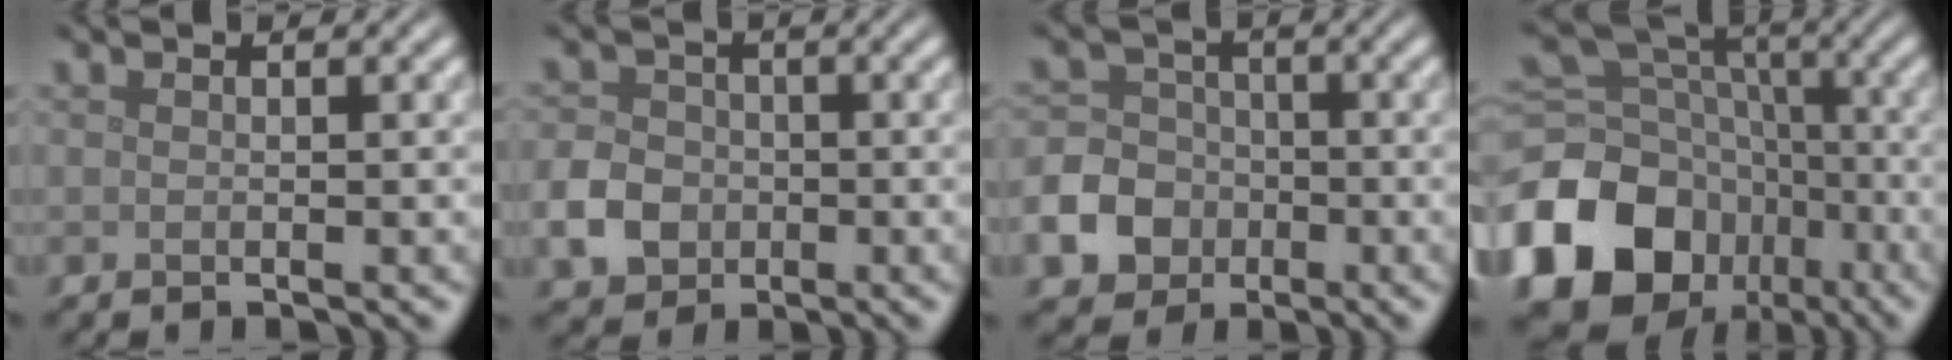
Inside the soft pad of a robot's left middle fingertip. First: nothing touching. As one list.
[{"total": 4.1, "force": [-1.2, 3.4, 1.8], "torque": [-0.038, 0.002, -0.032]}, {"total": 7.0, "force": [-2.8, 6.0, 2.3], "torque": [-0.039, -0.009, -0.079]}, {"total": 15.7, "force": [-7.2, 12.3, 6.6], "torque": [-0.171, -0.014, -0.119]}]